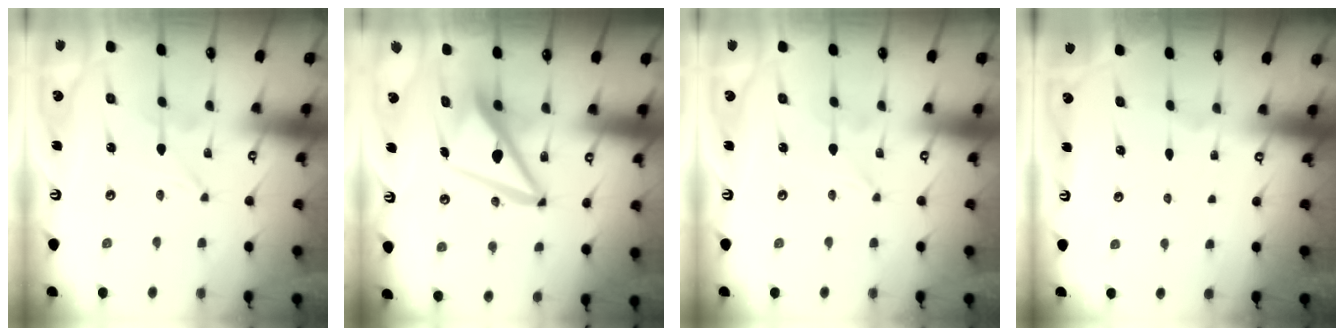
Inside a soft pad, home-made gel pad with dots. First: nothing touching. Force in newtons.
{"total": 10.3, "press": 10.2, "slide": 1.7}
{"total": 0.0}
{"total": 0.0}